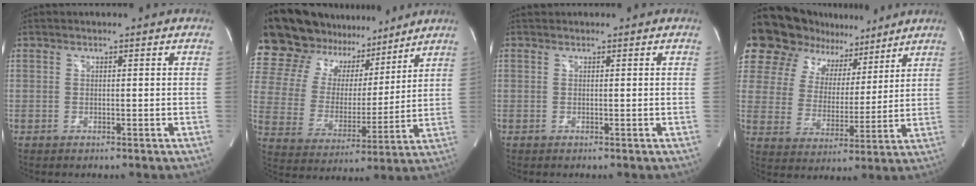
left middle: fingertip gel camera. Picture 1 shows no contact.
{"total": 20.7, "force": [18.0, 8.4, 5.9], "torque": [-0.118, 0.039, 0.297]}
{"total": 0.6, "force": [0.6, 0.1, 0.1], "torque": [-0.008, 0.014, 0.014]}
{"total": 17.7, "force": [14.2, 9.0, 5.5], "torque": [-0.106, 0.038, 0.235]}